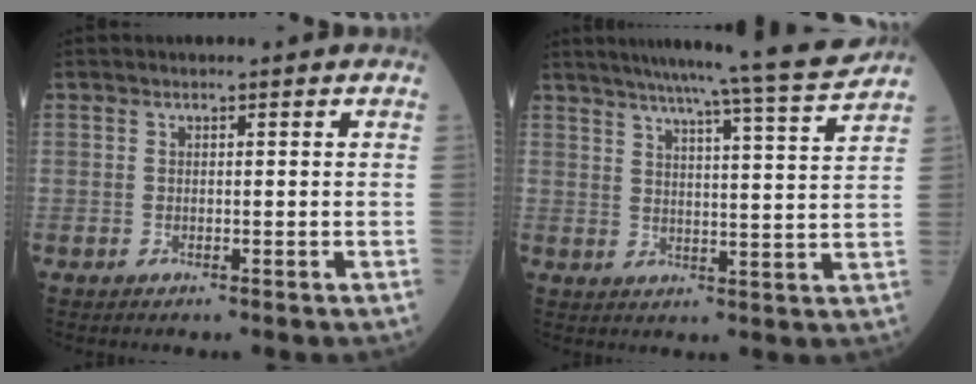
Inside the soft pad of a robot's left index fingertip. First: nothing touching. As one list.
[{"total": 15.6, "force": [14.0, -1.9, 6.7], "torque": [-0.108, -0.040, 0.181]}]